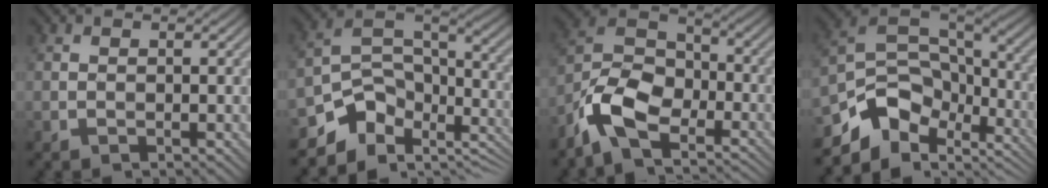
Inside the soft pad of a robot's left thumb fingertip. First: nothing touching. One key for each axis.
{"total": 9.8, "fx": -6.9, "fy": 5.2, "fz": 4.7, "tx": -0.088, "ty": -0.007, "tz": -0.126}
{"total": 9.6, "fx": -6.6, "fy": 4.4, "fz": 5.5, "tx": -0.113, "ty": 0.000, "tz": -0.143}
{"total": 12.0, "fx": -7.3, "fy": 6.8, "fz": 6.6, "tx": -0.149, "ty": -0.011, "tz": -0.126}